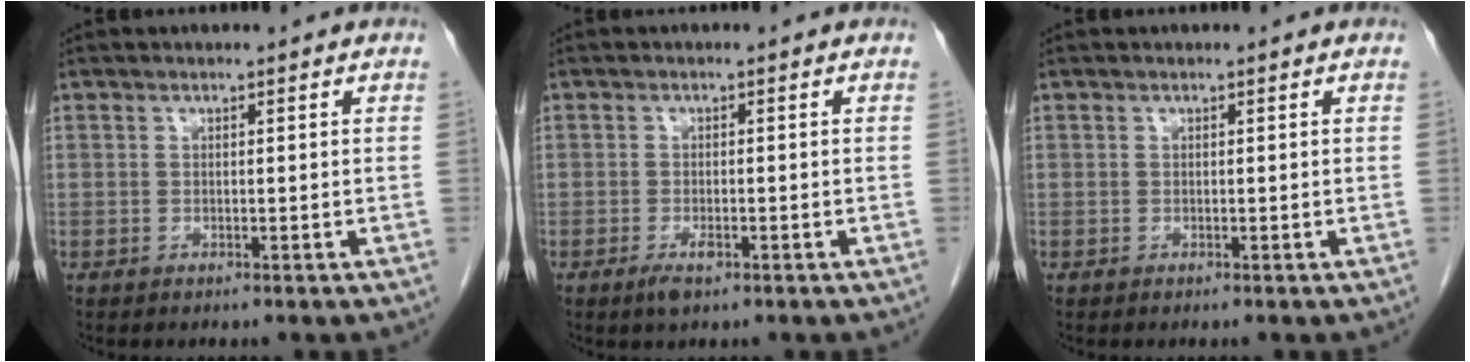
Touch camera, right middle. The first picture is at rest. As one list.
[{"total": 2.2, "force": [-1.2, 0.7, 1.7], "torque": [-0.033, -0.001, -0.020]}, {"total": 0.0}]